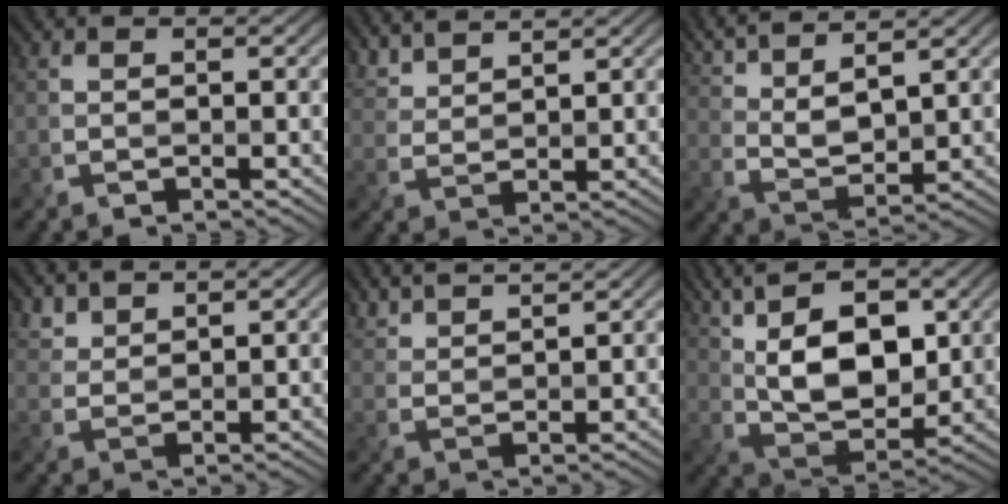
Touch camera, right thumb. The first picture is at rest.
{"total": 4.4, "force": [3.9, 0.8, 1.8], "torque": [-0.044, 0.004, 0.080]}
{"total": 8.0, "force": [5.6, 1.8, 5.4], "torque": [-0.121, 0.007, 0.114]}
{"total": 3.2, "force": [2.8, 1.1, 1.1], "torque": [-0.031, -0.005, 0.074]}
{"total": 5.2, "force": [4.7, 0.9, 2.1], "torque": [-0.047, 0.005, 0.087]}
{"total": 14.7, "force": [5.4, 7.1, 11.7], "torque": [-0.230, 0.016, 0.097]}